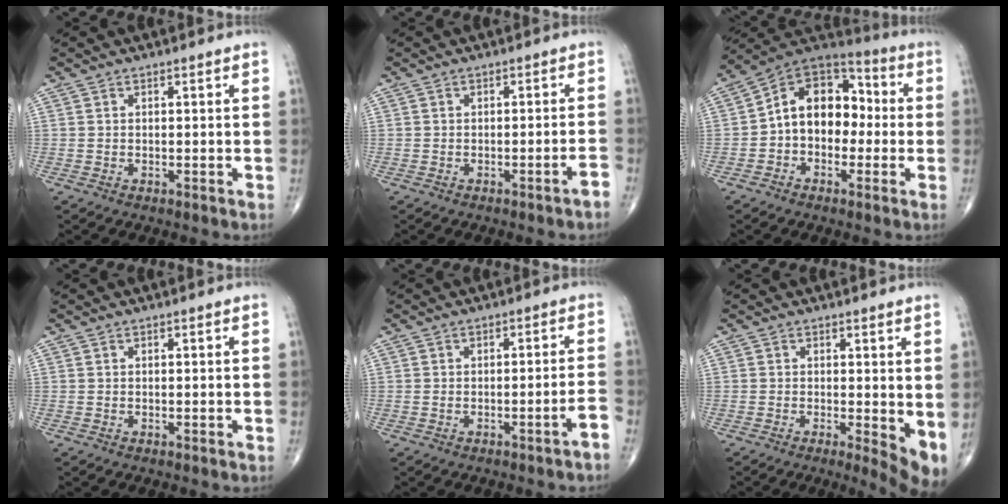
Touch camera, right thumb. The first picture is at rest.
{"total": 1.8, "force": [-1.4, -0.1, 1.1], "torque": [-0.022, 0.014, -0.018]}
{"total": 13.9, "force": [-0.7, 10.0, 9.7], "torque": [-0.113, 0.049, -0.028]}
{"total": 0.0}
{"total": 2.6, "force": [-1.8, -0.1, 1.9], "torque": [-0.033, 0.023, -0.022]}
{"total": 5.7, "force": [0.1, 2.0, 5.3], "torque": [-0.067, -0.012, 0.002]}